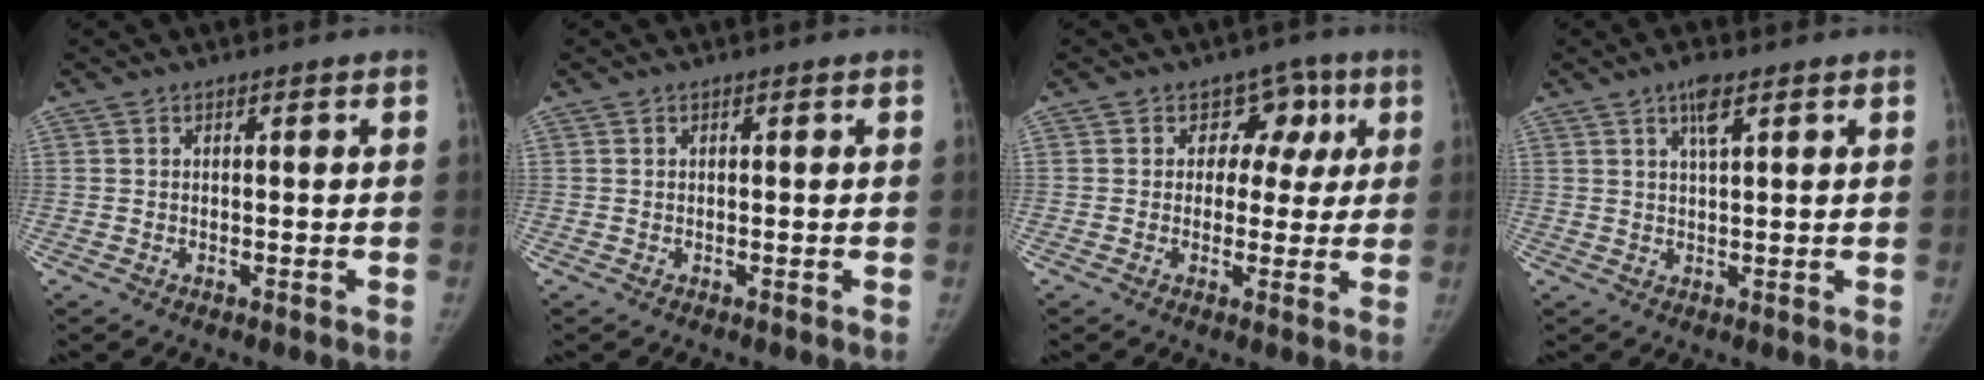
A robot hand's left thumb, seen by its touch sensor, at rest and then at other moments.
{"total": 0.0}
{"total": 6.9, "force": [1.9, 5.9, 3.1], "torque": [0.010, 0.004, 0.016]}
{"total": 3.9, "force": [2.1, 1.0, 3.1], "torque": [-0.055, -0.006, 0.038]}